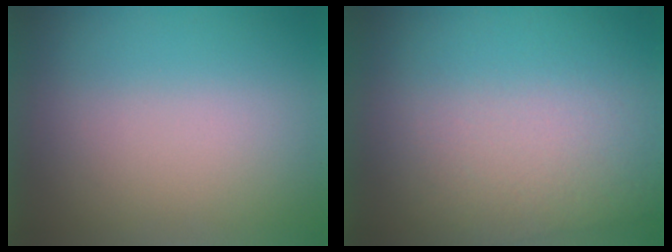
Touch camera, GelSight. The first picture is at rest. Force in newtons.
{"total": 3.2}